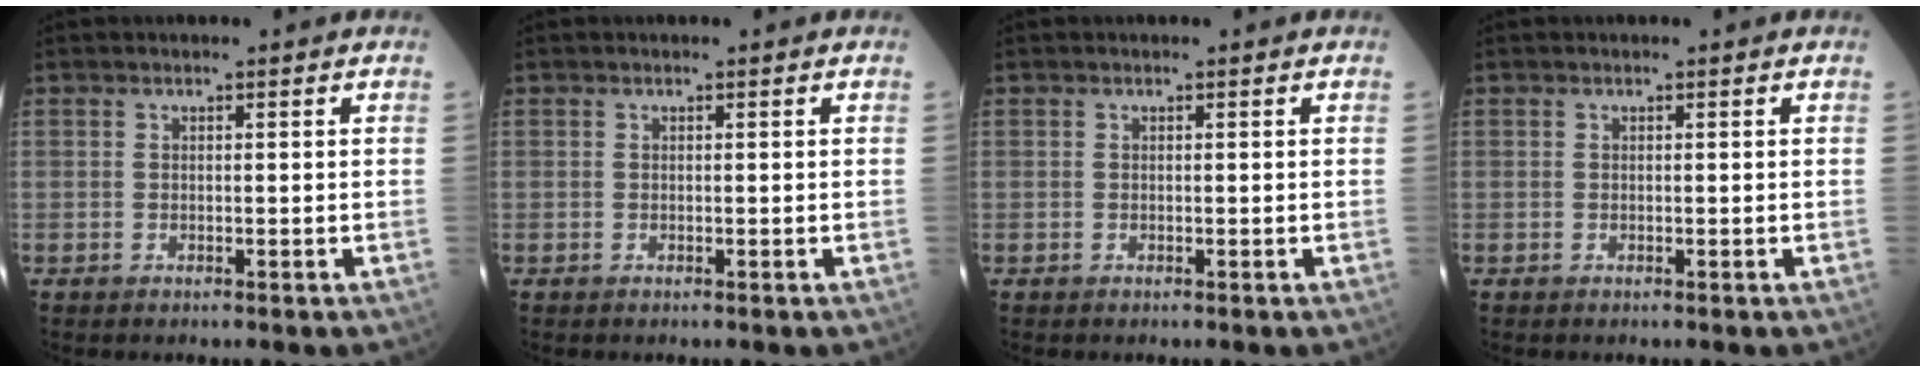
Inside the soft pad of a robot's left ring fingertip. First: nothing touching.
{"total": 0.0}
{"total": 0.0}
{"total": 0.0}